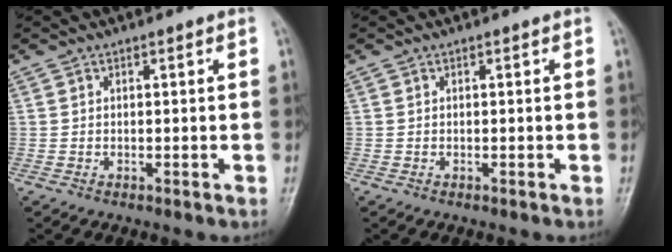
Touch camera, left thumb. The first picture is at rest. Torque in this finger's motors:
{"motor_torque": [0.00, 0.00, -0.03, 0.03, 0.00]}